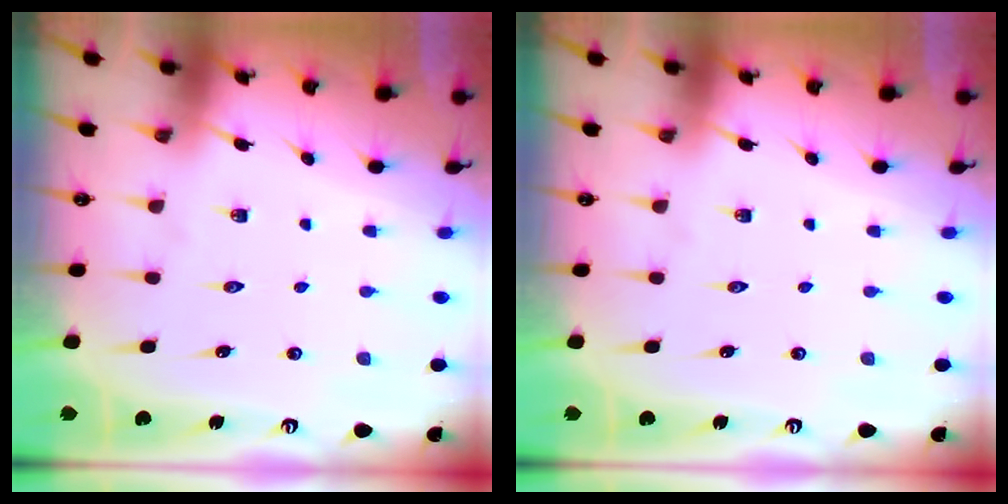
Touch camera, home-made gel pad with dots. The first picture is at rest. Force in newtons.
{"total": 0.0}